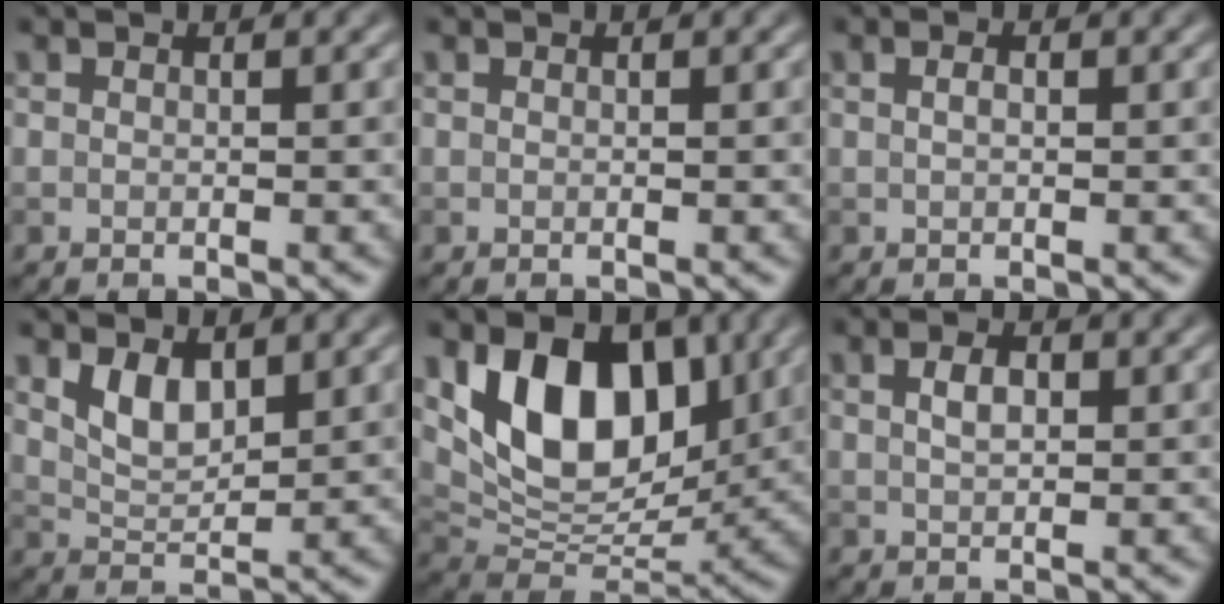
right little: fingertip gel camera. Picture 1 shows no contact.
{"total": 0.0}
{"total": 0.8, "force": [0.2, 0.4, 0.7], "torque": [-0.010, -0.004, 0.005]}
{"total": 2.9, "force": [1.6, 1.4, 1.9], "torque": [-0.040, -0.008, 0.038]}
{"total": 9.7, "force": [3.1, 6.2, 6.8], "torque": [-0.111, -0.019, 0.052]}
{"total": 1.8, "force": [0.4, 1.0, 1.4], "torque": [-0.030, 0.002, 0.007]}